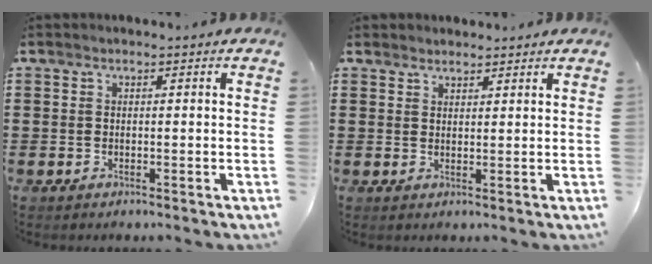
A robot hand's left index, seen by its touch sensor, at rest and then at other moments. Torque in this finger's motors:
{"motor_torque": [0.82, 0.70, -0.01, 0.01]}